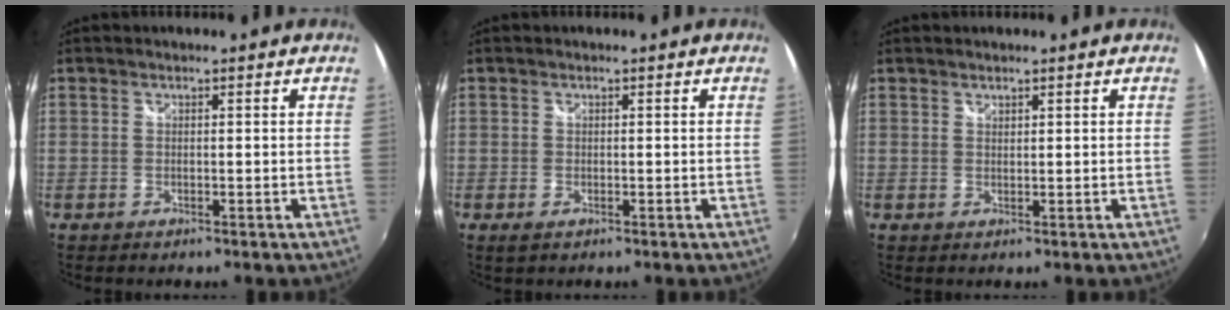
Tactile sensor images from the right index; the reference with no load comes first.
{"total": 1.4, "force": [-0.8, 0.8, 0.9], "torque": [-0.018, -0.005, -0.014]}
{"total": 0.5, "force": [0.5, 0.1, 0.0], "torque": [0.001, 0.000, 0.010]}